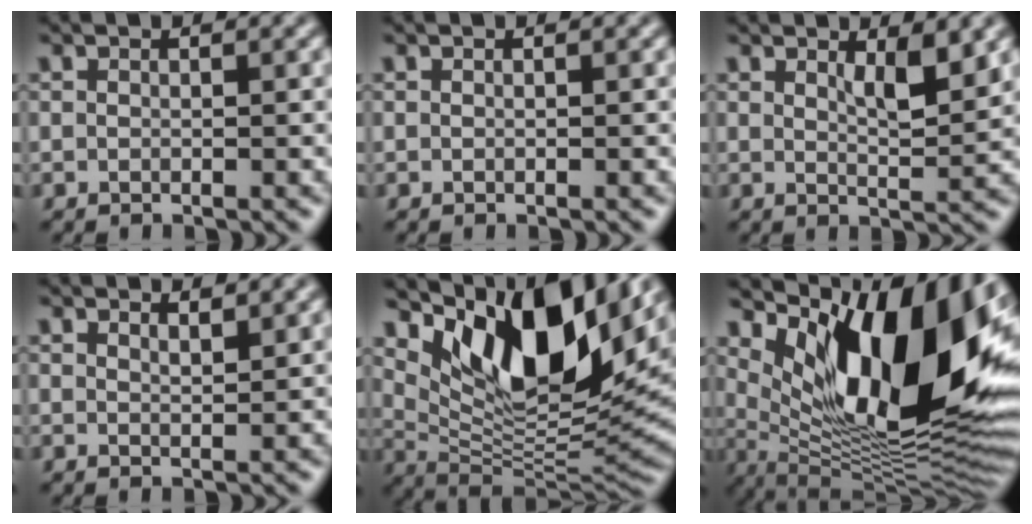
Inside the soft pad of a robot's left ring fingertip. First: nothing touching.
{"total": 0.0}
{"total": 2.9, "force": [1.5, 0.7, 2.4], "torque": [-0.036, -0.006, 0.028]}
{"total": 1.6, "force": [1.5, 0.3, 0.6], "torque": [-0.006, 0.002, 0.023]}
{"total": 12.2, "force": [6.6, 4.8, 9.1], "torque": [-0.145, -0.012, 0.129]}
{"total": 15.6, "force": [5.4, 6.2, 13.3], "torque": [-0.200, -0.010, 0.096]}